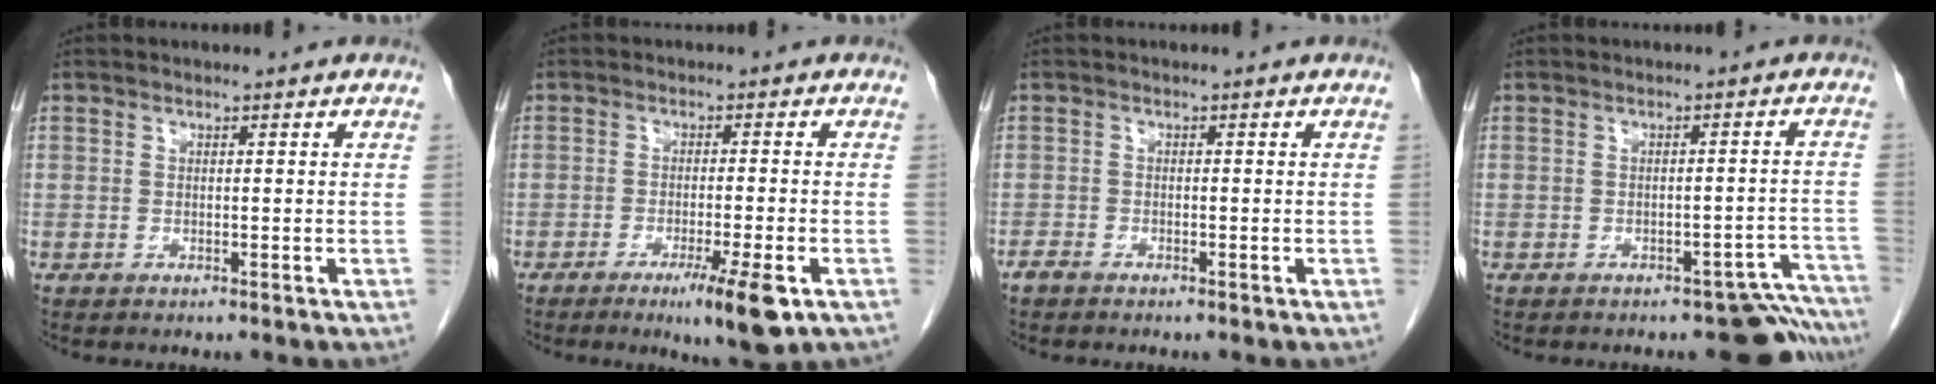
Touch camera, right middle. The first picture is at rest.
{"total": 7.1, "force": [-3.7, 0.0, 6.0], "torque": [-0.093, -0.018, -0.054]}
{"total": 1.7, "force": [-1.5, 0.3, 0.5], "torque": [-0.010, -0.002, -0.026]}
{"total": 7.6, "force": [-7.4, 1.7, 0.8], "torque": [0.025, 0.028, -0.081]}